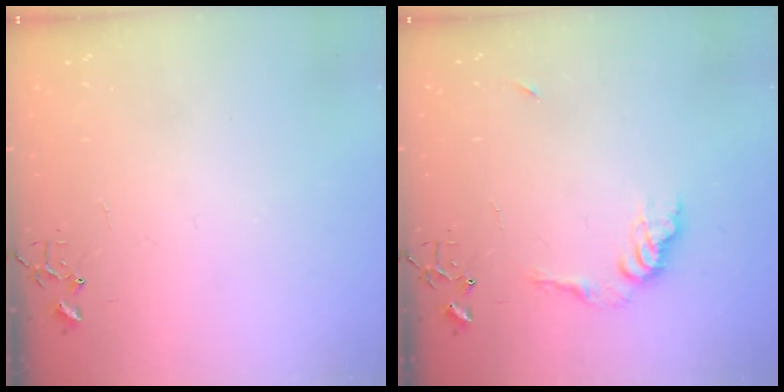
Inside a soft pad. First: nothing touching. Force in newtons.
{"total": 9.3, "press": 9.3, "slide": 0.4}